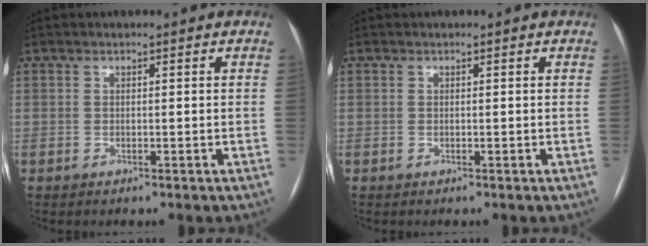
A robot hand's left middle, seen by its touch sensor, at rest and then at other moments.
{"total": 0.0}